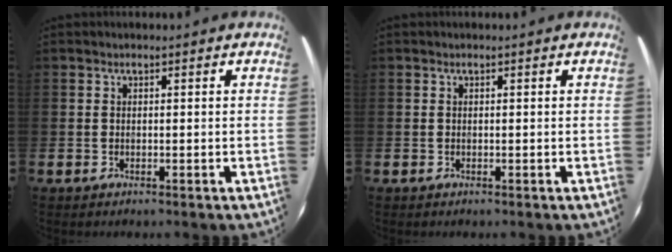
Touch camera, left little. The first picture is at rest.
{"total": 0.0}